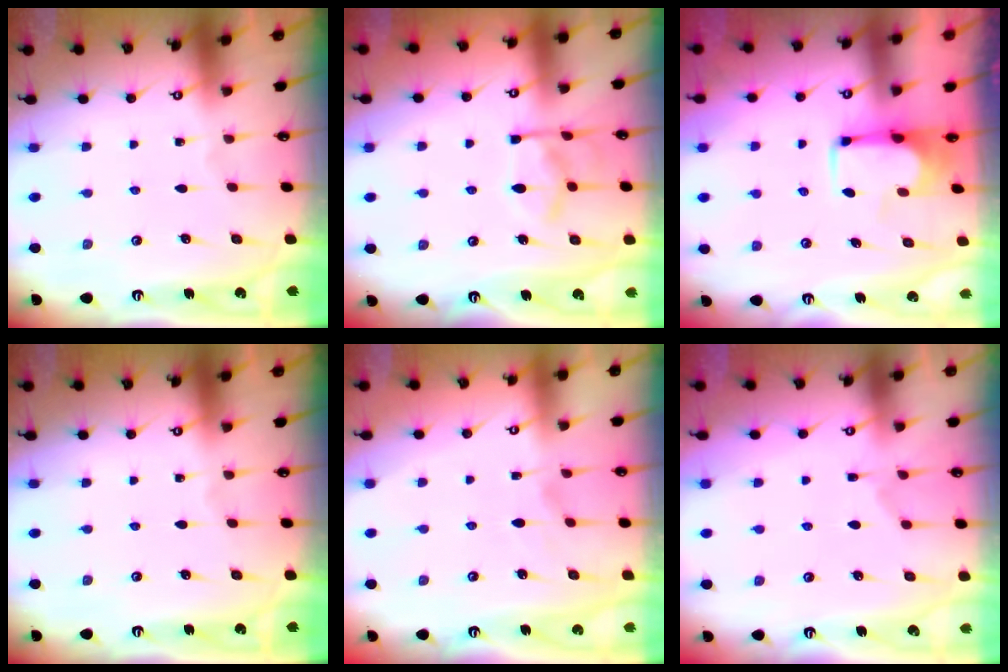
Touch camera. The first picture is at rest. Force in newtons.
{"total": 9.8, "press": 9.8, "slide": 0.5}
{"total": 3.3, "press": 3.3, "slide": 0.4}
{"total": 0.0}
{"total": 1.4, "press": 0.9, "slide": 1.1}
{"total": 2.4, "press": 2.1, "slide": 1.1}